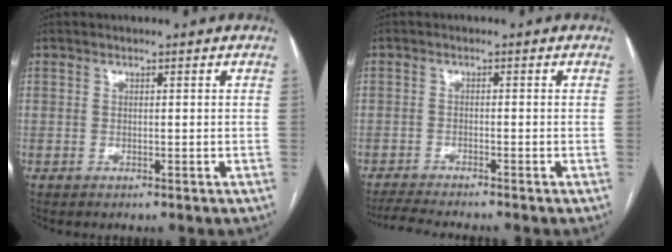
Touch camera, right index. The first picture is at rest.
{"total": 4.6, "force": [-4.3, -0.3, 1.6], "torque": [-0.025, -0.019, -0.075]}